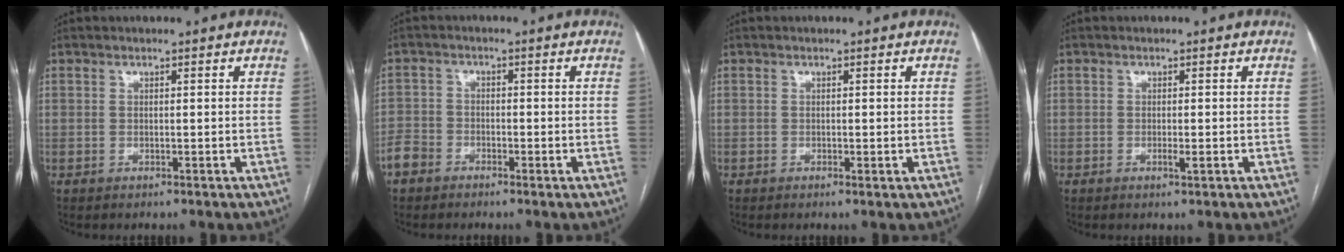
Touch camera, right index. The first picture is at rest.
{"total": 3.4, "force": [-2.5, 2.3, 0.4], "torque": [-0.008, 0.013, -0.056]}
{"total": 0.6, "force": [-0.2, 0.2, 0.5], "torque": [-0.008, -0.001, -0.002]}
{"total": 1.2, "force": [-0.4, 0.1, 1.1], "torque": [-0.020, -0.001, -0.007]}